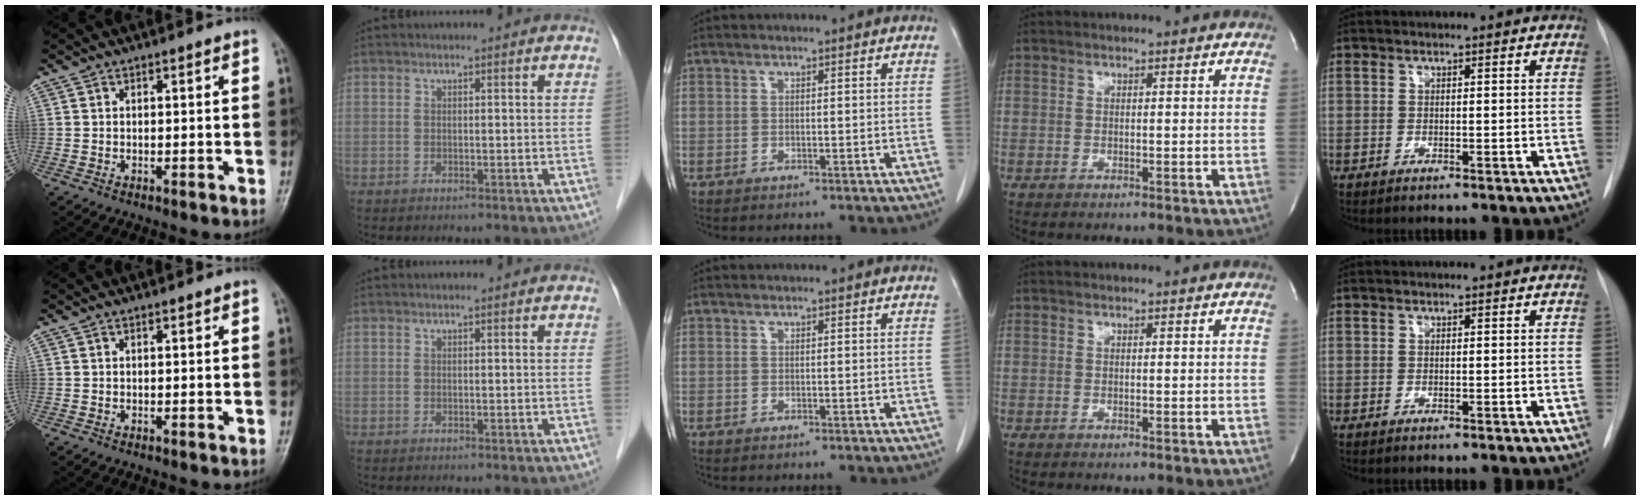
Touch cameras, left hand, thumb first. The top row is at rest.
{}